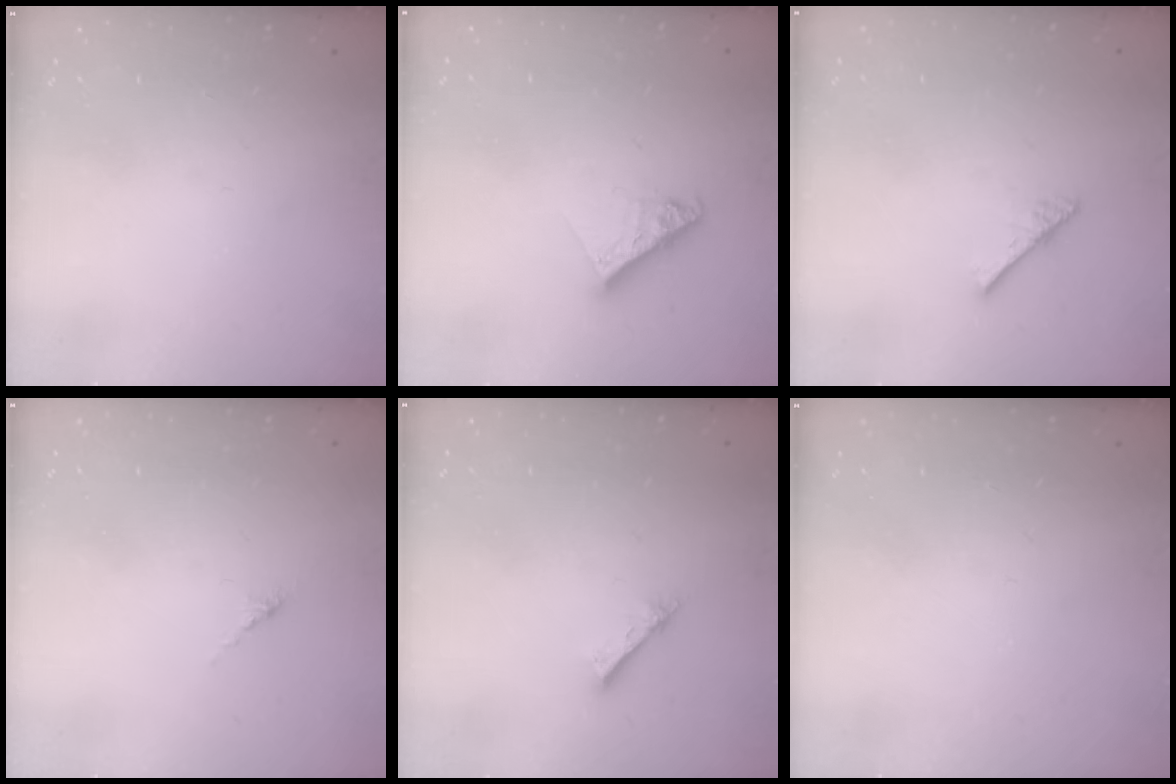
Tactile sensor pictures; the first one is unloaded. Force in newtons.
{"total": 8.1, "press": 8.1, "slide": 0.7}
{"total": 2.9, "press": 2.9, "slide": 0.2}
{"total": 2.7, "press": 2.7, "slide": 0.7}
{"total": 1.2, "press": 1.2, "slide": 0.1}
{"total": 0.0}